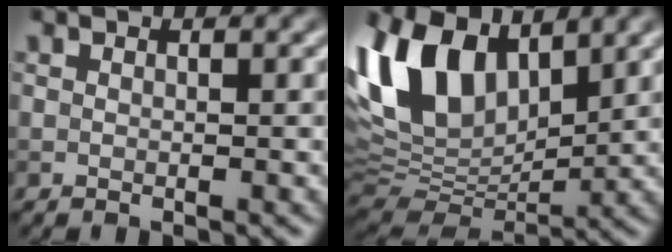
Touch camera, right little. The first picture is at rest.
{"total": 12.3, "force": [5.6, 7.1, 8.4], "torque": [-0.194, 0.018, 0.099]}